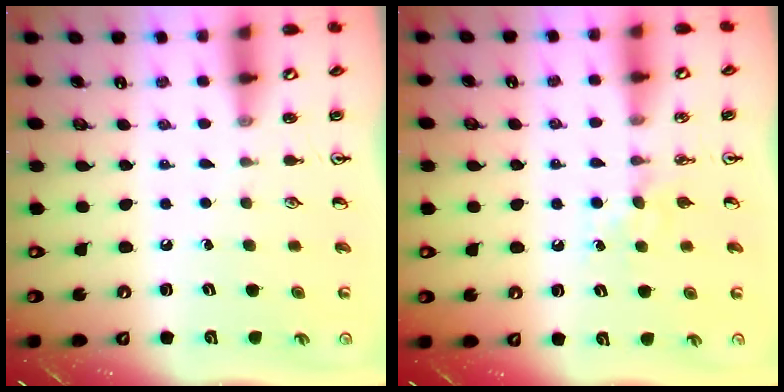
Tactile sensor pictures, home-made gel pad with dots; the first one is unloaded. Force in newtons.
{"total": 4.3, "press": 4.2, "slide": 0.7}